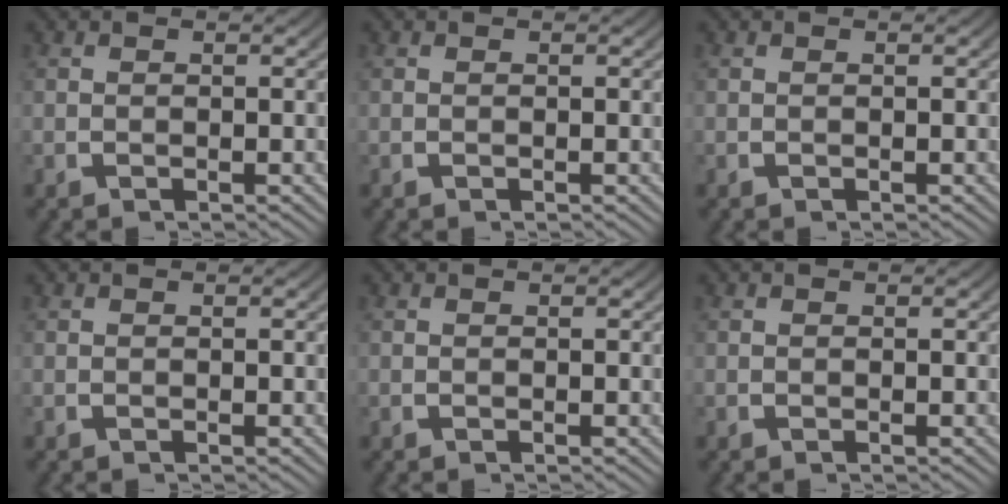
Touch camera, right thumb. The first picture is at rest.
{"total": 0.0}
{"total": 0.0}
{"total": 0.0}
{"total": 0.0}
{"total": 0.0}